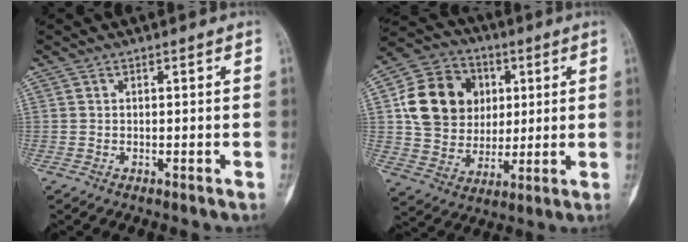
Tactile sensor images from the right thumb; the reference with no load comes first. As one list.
[{"total": 17.0, "force": [3.6, 14.3, 8.5], "torque": [-0.126, 0.005, 0.067]}]